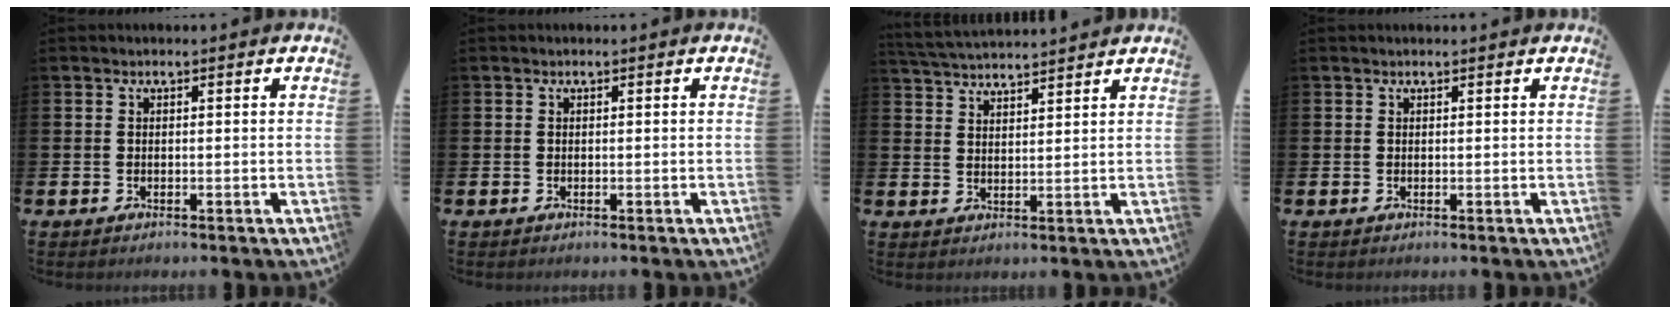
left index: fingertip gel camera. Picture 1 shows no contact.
{"total": 0.0}
{"total": 3.9, "force": [3.9, 0.2, 0.3], "torque": [-0.023, -0.019, 0.072]}
{"total": 0.0}